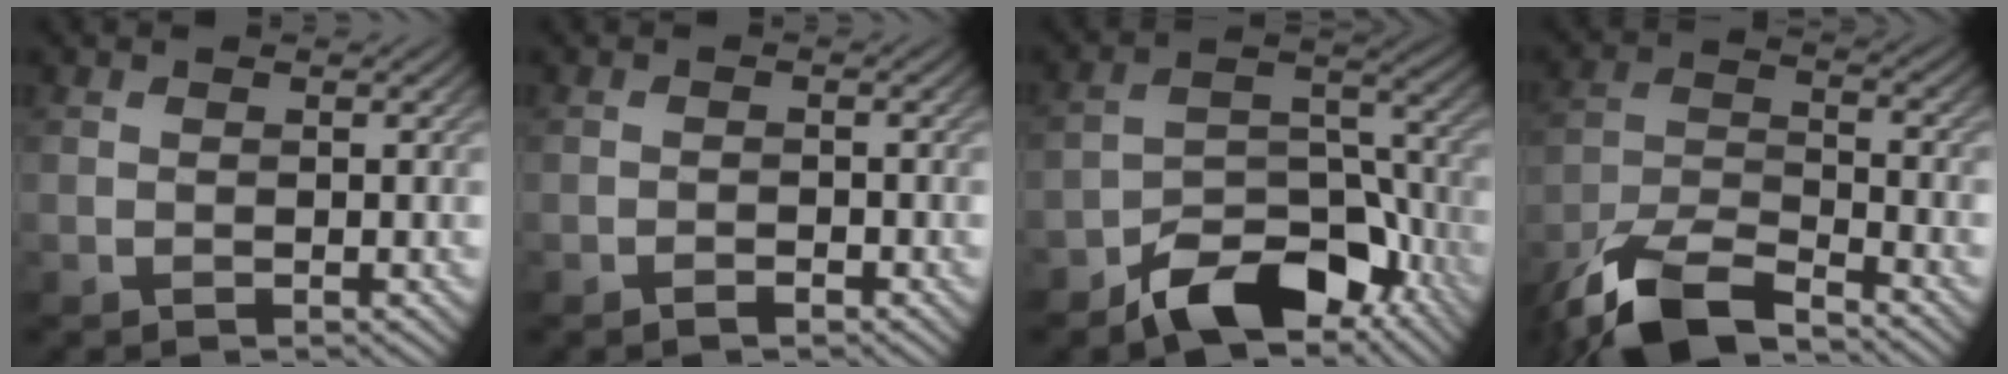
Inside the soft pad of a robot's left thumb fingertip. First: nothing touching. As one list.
[{"total": 1.1, "force": [-0.8, 0.3, 0.6], "torque": [-0.010, 0.000, -0.014]}, {"total": 11.3, "force": [-8.0, 5.3, 6.1], "torque": [-0.078, 0.000, -0.148]}, {"total": 11.0, "force": [-8.5, 3.2, 6.2], "torque": [-0.126, -0.011, -0.171]}]